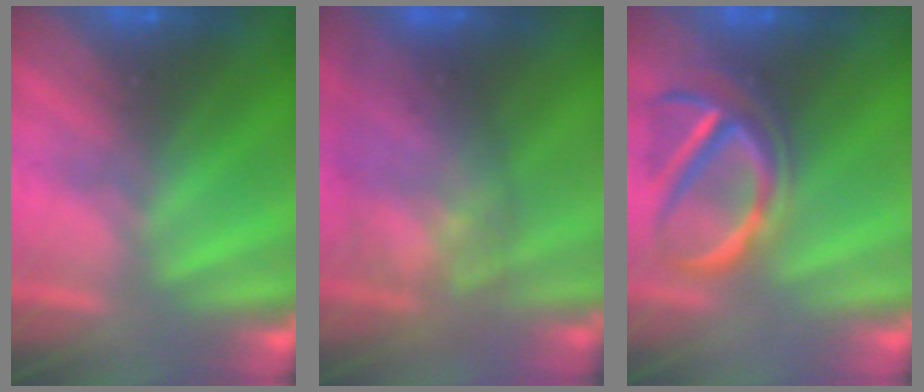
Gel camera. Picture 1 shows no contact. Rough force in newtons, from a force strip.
{"total": 7.5}
{"total": 3.6}